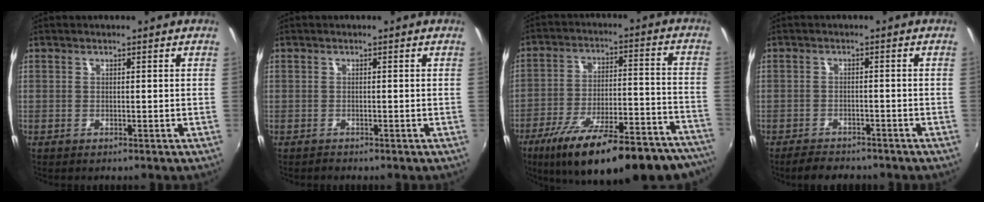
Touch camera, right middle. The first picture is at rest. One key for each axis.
{"total": 0.7, "fx": -0.7, "fy": 0.3, "fz": -0.1, "tx": 0.002, "ty": 0.002, "tz": -0.012}
{"total": 29.5, "fx": -23.4, "fy": 7.6, "fz": 16.2, "tx": -0.244, "ty": -0.028, "tz": -0.317}
{"total": 7.2, "fx": -6.2, "fy": 2.4, "fz": 2.8, "tx": -0.074, "ty": -0.006, "tz": -0.096}